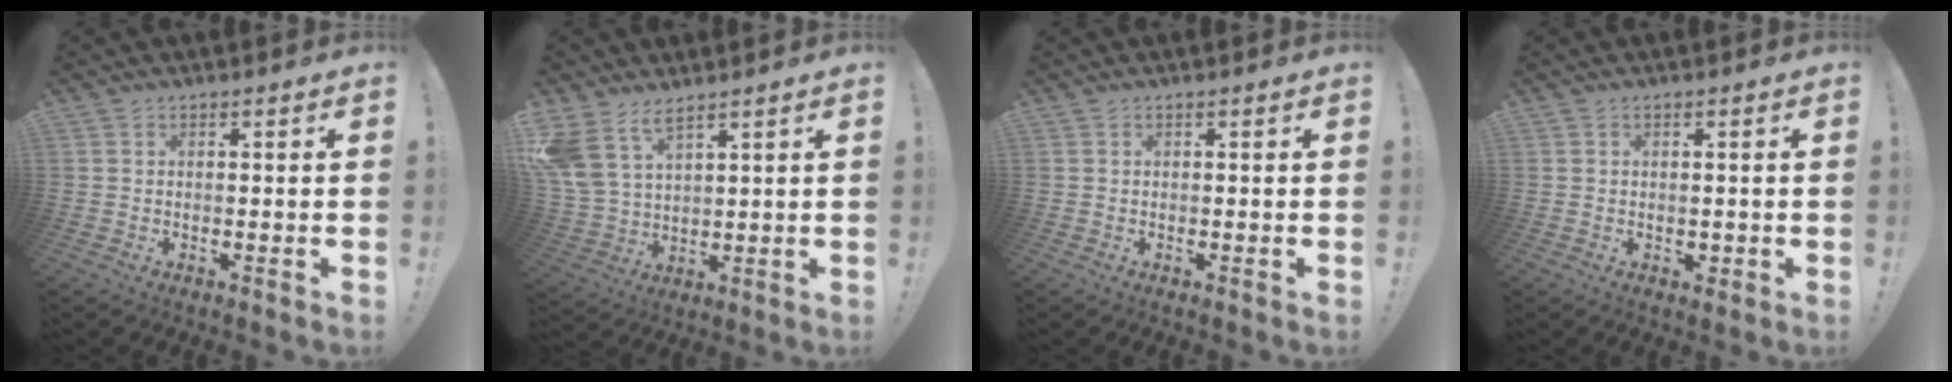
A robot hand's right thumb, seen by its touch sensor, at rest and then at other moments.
{"total": 10.3, "force": [7.2, 5.1, 5.4], "torque": [-0.121, -0.041, 0.141]}
{"total": 0.0}
{"total": 1.3, "force": [0.0, 1.2, 0.6], "torque": [-0.005, 0.002, 0.000]}